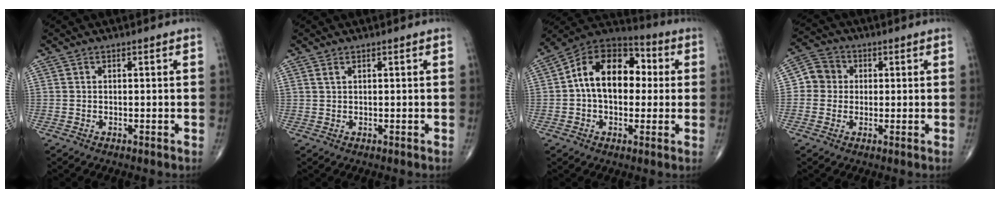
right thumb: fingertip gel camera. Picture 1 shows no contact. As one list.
[{"total": 0.8, "force": [0.6, 0.2, 0.5], "torque": [-0.010, 0.003, 0.015]}, {"total": 16.5, "force": [1.5, 11.0, 12.2], "torque": [-0.164, 0.037, 0.013]}, {"total": 5.7, "force": [0.4, 5.5, 1.3], "torque": [0.003, 0.012, -0.004]}]